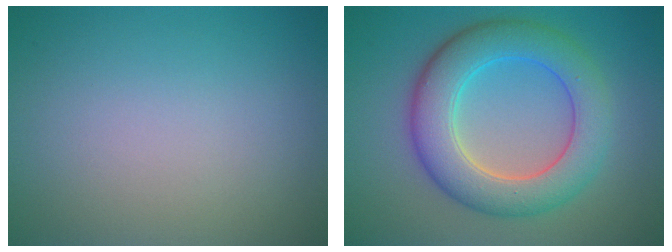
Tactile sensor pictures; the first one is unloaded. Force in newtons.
{"total": 7.4, "press": 7.4, "slide": 0.1}